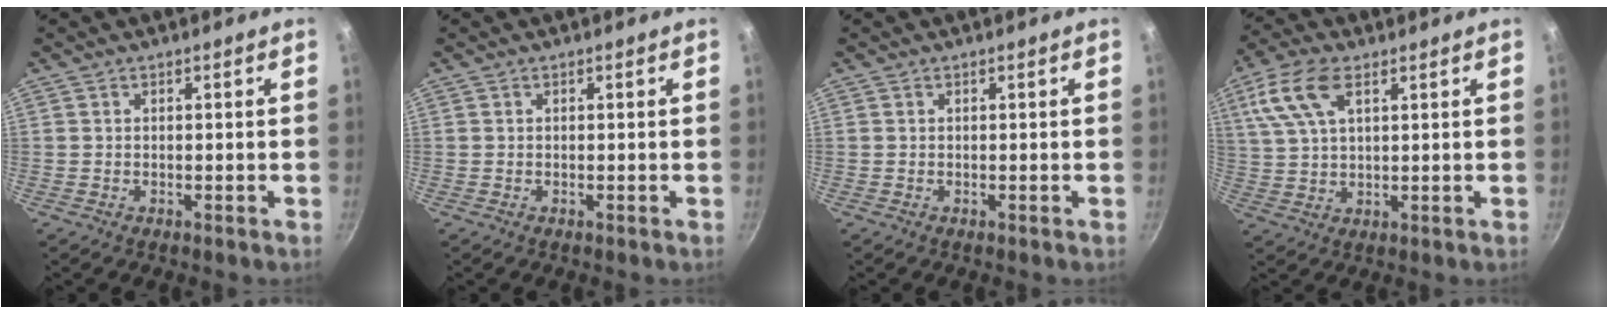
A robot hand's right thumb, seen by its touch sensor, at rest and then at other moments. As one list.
[{"total": 0.0}, {"total": 0.0}, {"total": 10.5, "force": [4.4, 5.3, 7.9], "torque": [-0.159, 0.008, 0.086]}]